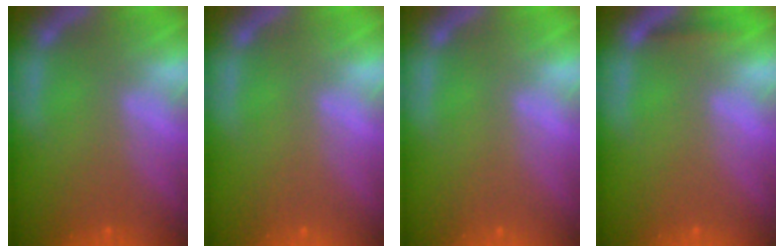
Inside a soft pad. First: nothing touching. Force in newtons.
{"total": 0.0}
{"total": 0.0}
{"total": 0.9}